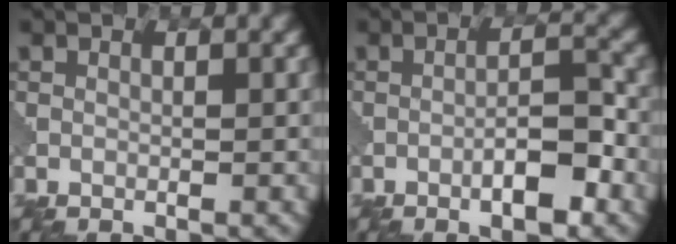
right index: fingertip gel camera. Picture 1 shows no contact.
{"total": 3.3, "force": [-2.2, 0.4, 2.4], "torque": [-0.042, 0.008, -0.036]}